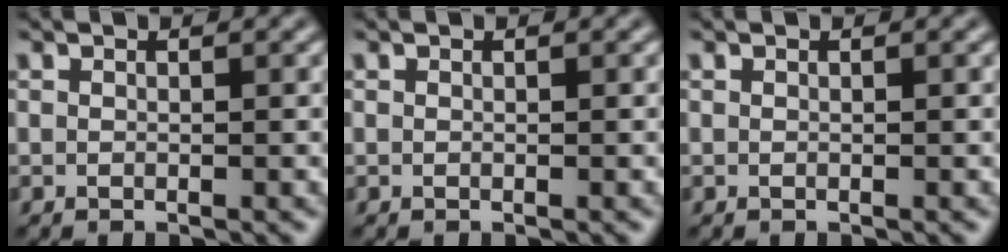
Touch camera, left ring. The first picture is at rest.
{"total": 0.0}
{"total": 0.0}